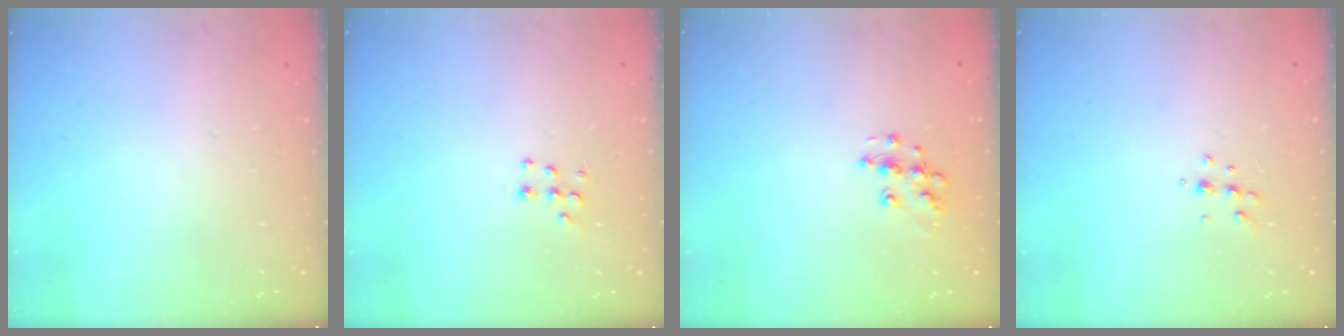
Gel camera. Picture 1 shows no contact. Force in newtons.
{"total": 6.1, "press": 6.0, "slide": 0.7}
{"total": 9.0, "press": 9.0, "slide": 0.6}
{"total": 3.6, "press": 3.6, "slide": 0.7}